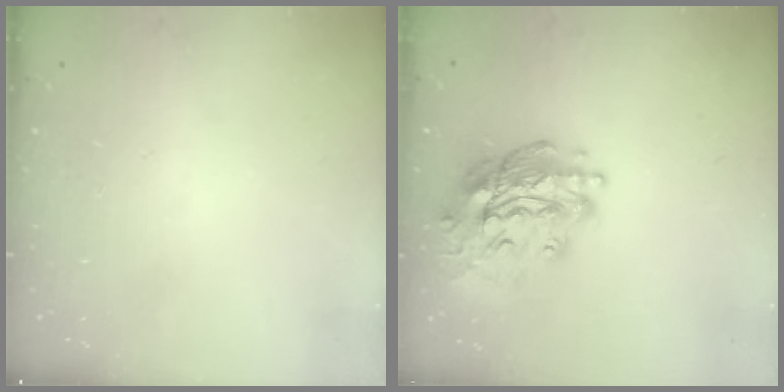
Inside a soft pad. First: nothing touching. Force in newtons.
{"total": 18.0, "press": 17.9, "slide": 1.8}